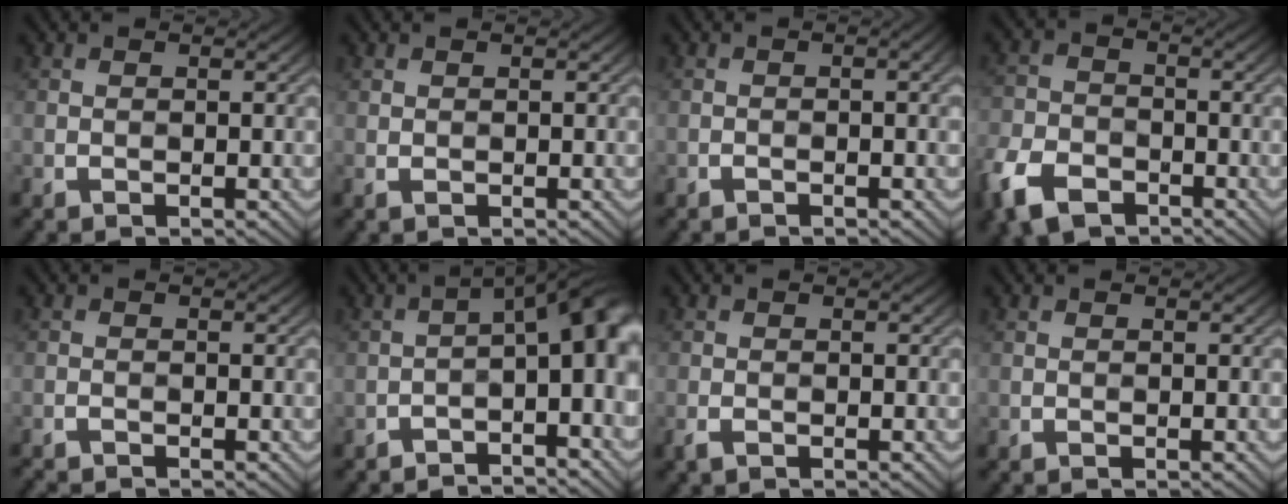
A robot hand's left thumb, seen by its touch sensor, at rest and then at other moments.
{"total": 0.7, "force": [-0.2, 0.5, 0.3], "torque": [-0.006, -0.005, -0.004]}
{"total": 1.4, "force": [-0.5, 0.3, 1.3], "torque": [-0.007, 0.010, -0.008]}
{"total": 8.5, "force": [-4.4, 5.4, 4.8], "torque": [-0.116, -0.019, -0.096]}
{"total": 1.6, "force": [-1.5, 0.1, 0.6], "torque": [-0.014, 0.000, -0.029]}
{"total": 12.0, "force": [-3.4, 4.2, 10.8], "torque": [-0.119, 0.007, -0.042]}
{"total": 0.9, "force": [-0.2, 0.4, 0.8], "torque": [-0.012, -0.004, -0.010]}
{"total": 0.0}